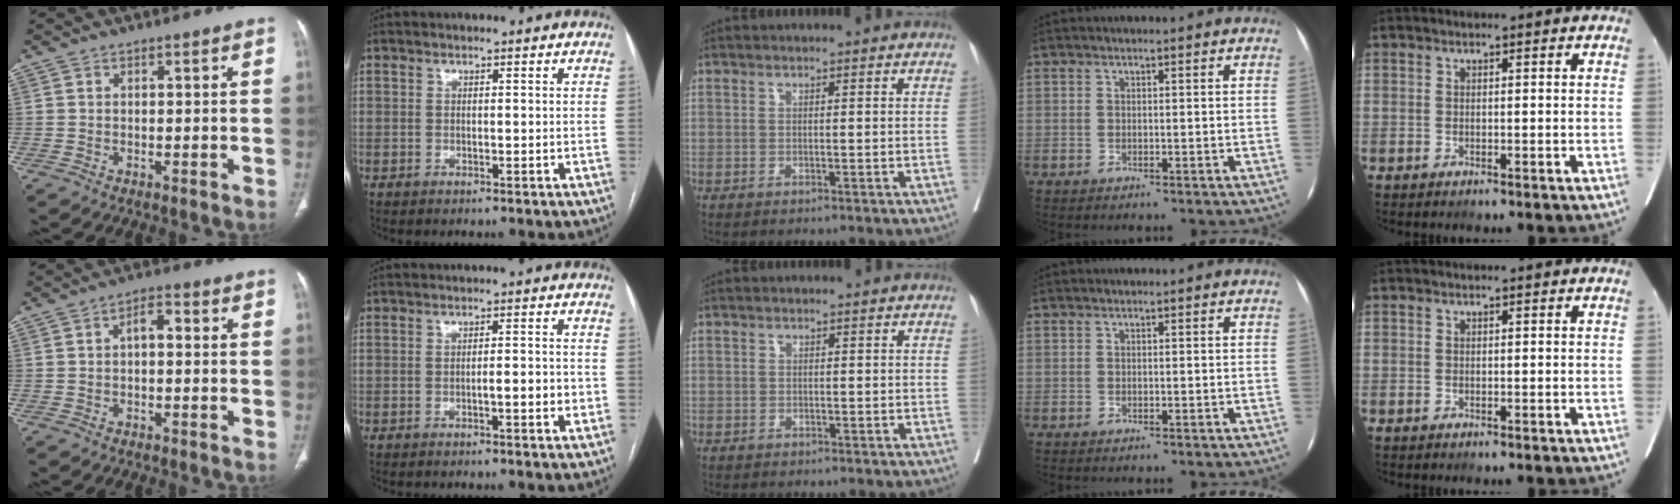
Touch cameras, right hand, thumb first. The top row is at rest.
{"thumb": {"total": 3.4, "force": [0.0, 1.9, 2.8], "torque": [-0.033, 0.014, -0.006]}, "index": {"total": 3.5, "force": [-1.1, 0.6, 3.3], "torque": [-0.047, 0.003, -0.015]}, "middle": {"total": 0.8, "force": [-0.3, 0.7, -0.1], "torque": [0.000, 0.007, -0.009]}}